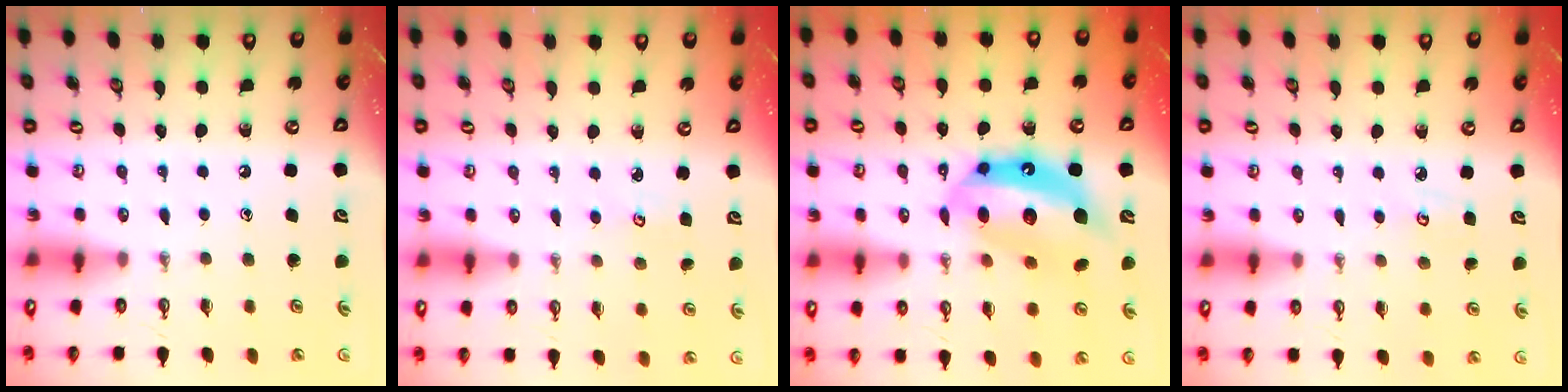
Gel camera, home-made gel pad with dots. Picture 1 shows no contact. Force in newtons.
{"total": 2.7, "press": 2.7, "slide": 0.3}
{"total": 15.9, "press": 15.8, "slide": 1.4}
{"total": 3.6, "press": 3.5, "slide": 0.4}